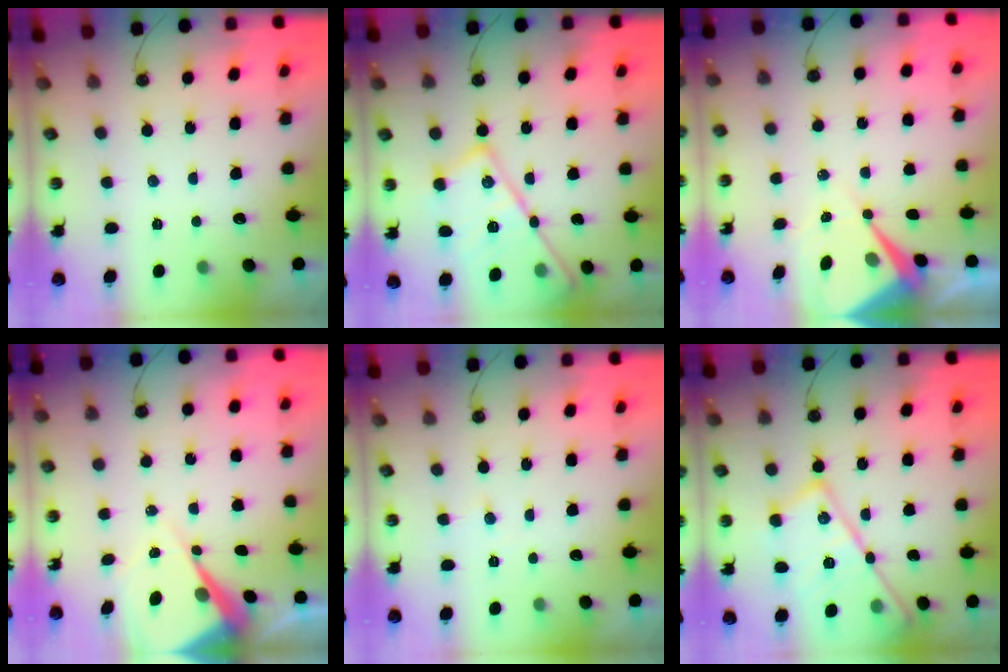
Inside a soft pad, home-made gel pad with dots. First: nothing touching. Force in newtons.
{"total": 21.1, "press": 21.0, "slide": 1.7}
{"total": 8.8, "press": 8.7, "slide": 0.9}
{"total": 9.8, "press": 9.8, "slide": 1.0}
{"total": 3.9, "press": 3.9, "slide": 0.6}
{"total": 21.1, "press": 21.0, "slide": 1.7}